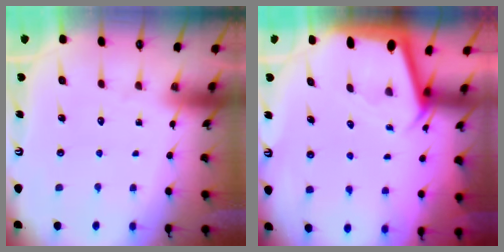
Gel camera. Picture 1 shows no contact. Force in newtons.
{"total": 2.3, "press": 2.3, "slide": 0.1}